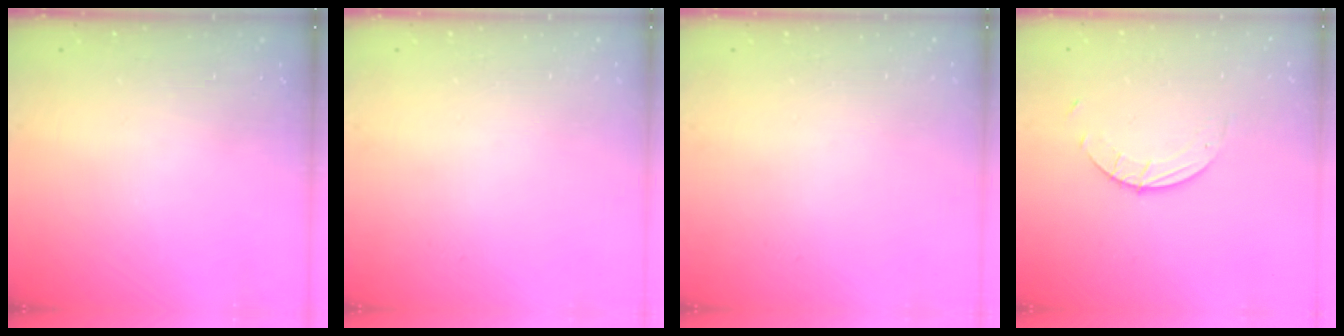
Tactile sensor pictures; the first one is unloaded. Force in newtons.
{"total": 0.0}
{"total": 0.0}
{"total": 2.7, "press": 2.7, "slide": 0.3}